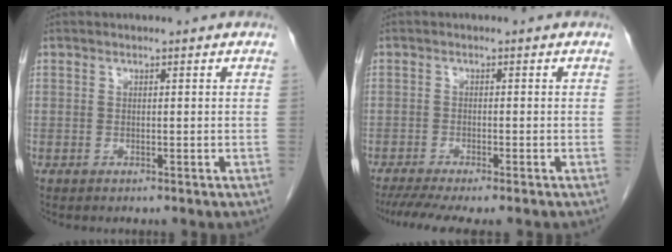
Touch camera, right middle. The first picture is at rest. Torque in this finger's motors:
{"motor_torque": [0.69, -0.51, 0.12, 0.08]}